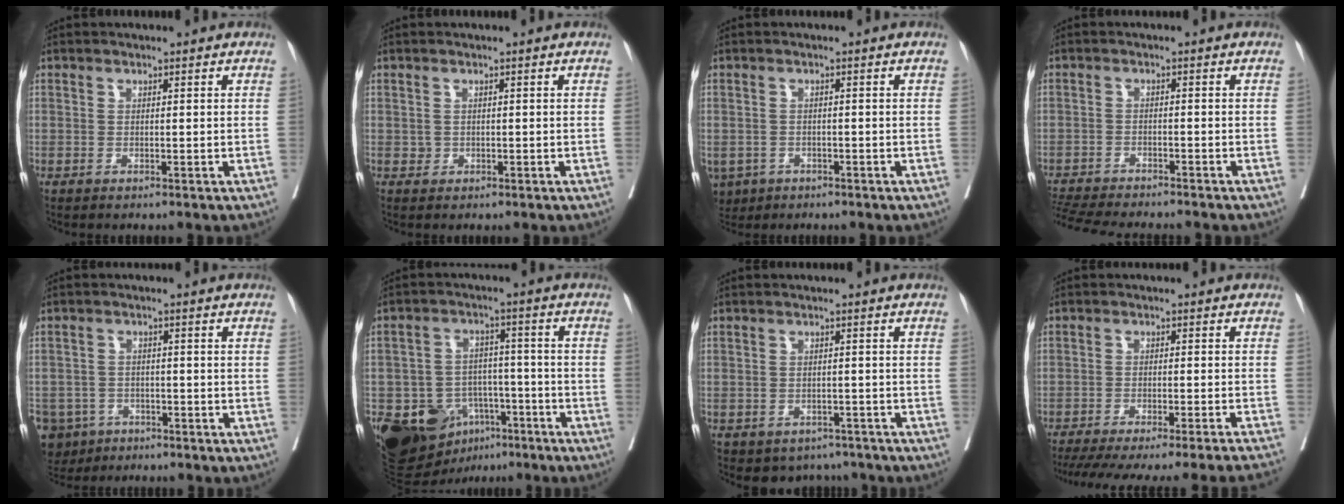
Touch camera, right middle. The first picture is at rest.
{"total": 0.9, "force": [-0.1, 0.8, 0.2], "torque": [-0.002, 0.002, 0.002]}
{"total": 5.9, "force": [-3.2, 4.6, 1.7], "torque": [-0.040, 0.000, -0.048]}
{"total": 12.6, "force": [-11.5, 1.6, 5.0], "torque": [-0.091, -0.016, -0.171]}
{"total": 9.8, "force": [-5.9, 7.5, 2.4], "torque": [-0.069, -0.004, -0.088]}
{"total": 13.7, "force": [-7.3, 9.7, 6.3], "torque": [-0.101, 0.024, -0.108]}
{"total": 4.8, "force": [-3.9, 2.8, 0.3], "torque": [0.013, 0.012, -0.049]}
{"total": 22.5, "force": [-20.3, -0.9, 9.6], "torque": [-0.113, -0.051, -0.270]}